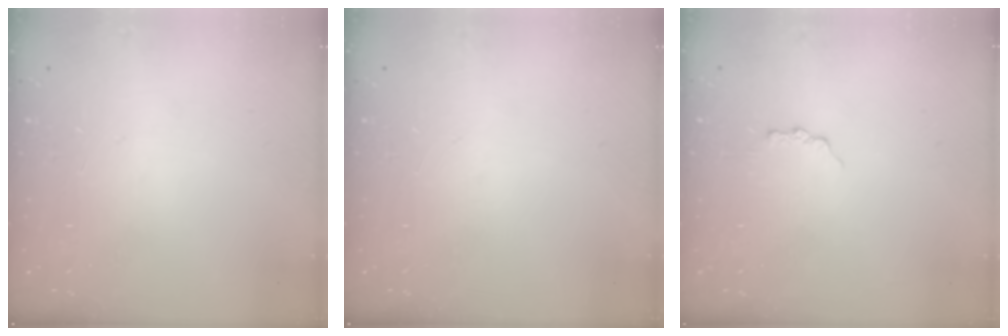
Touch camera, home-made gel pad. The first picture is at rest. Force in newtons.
{"total": 0.0}
{"total": 2.6, "press": 2.6, "slide": 0.4}